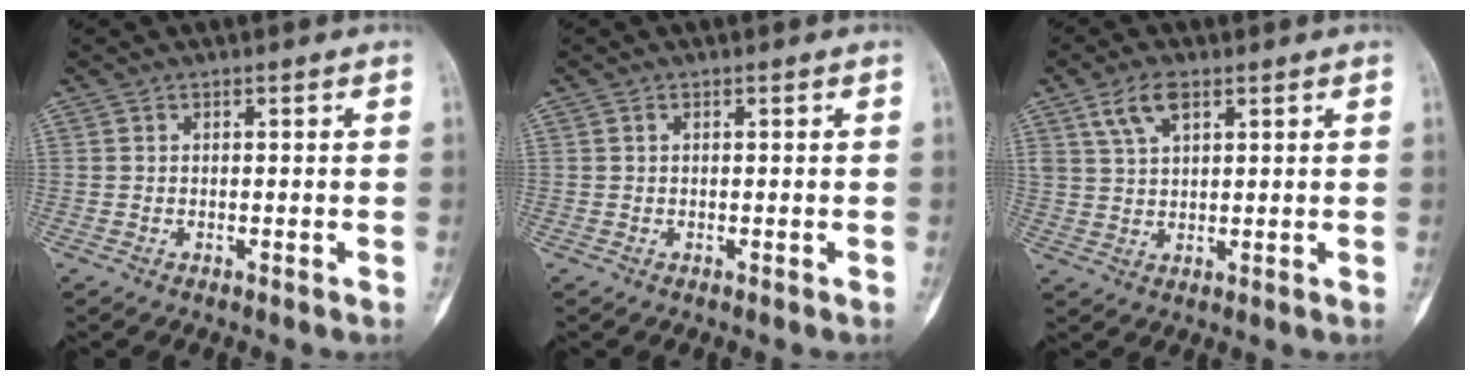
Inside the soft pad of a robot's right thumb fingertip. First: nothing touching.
{"total": 0.0}
{"total": 5.5, "force": [2.9, 2.6, 3.9], "torque": [-0.069, -0.002, 0.061]}